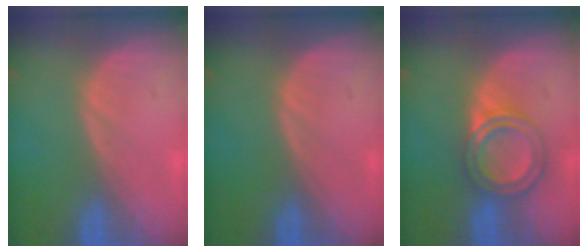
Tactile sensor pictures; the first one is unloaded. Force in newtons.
{"total": 0.0}
{"total": 6.1, "press": 5.5, "slide": 2.8}